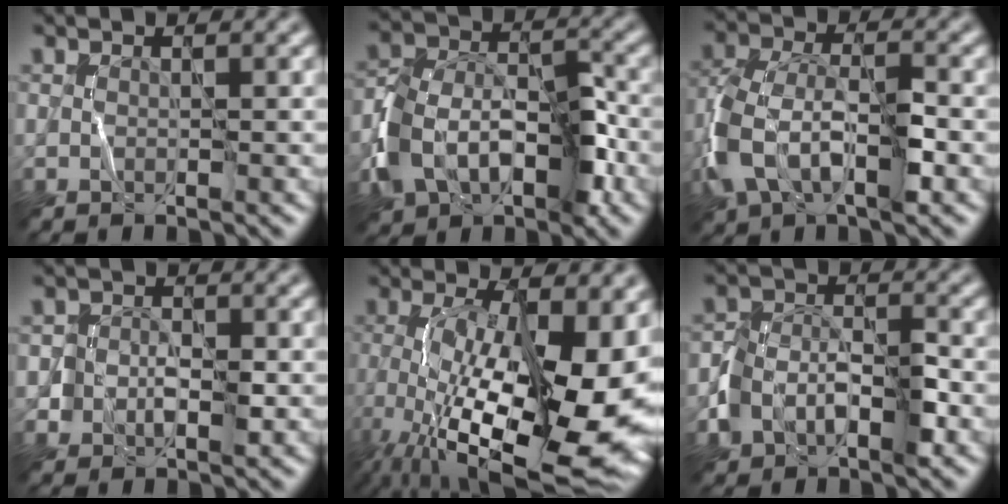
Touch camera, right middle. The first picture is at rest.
{"total": 7.1, "force": [-2.9, 4.9, 4.2], "torque": [-0.075, 0.007, -0.058]}
{"total": 7.2, "force": [-2.8, 4.0, 5.2], "torque": [-0.121, 0.005, -0.061]}
{"total": 2.0, "force": [-0.4, 1.7, 0.9], "torque": [-0.001, 0.002, -0.013]}
{"total": 16.3, "force": [-2.6, 6.7, 14.7], "torque": [-0.231, -0.023, -0.024]}
{"total": 4.1, "force": [-1.7, 2.8, 2.4], "torque": [-0.037, 0.007, -0.034]}